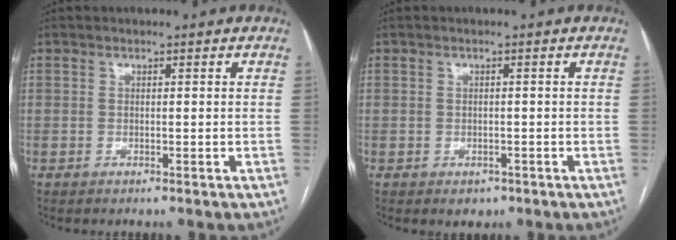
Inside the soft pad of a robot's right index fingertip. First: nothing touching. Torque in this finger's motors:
{"motor_torque": [-0.08, -0.05, -0.06, -0.03]}